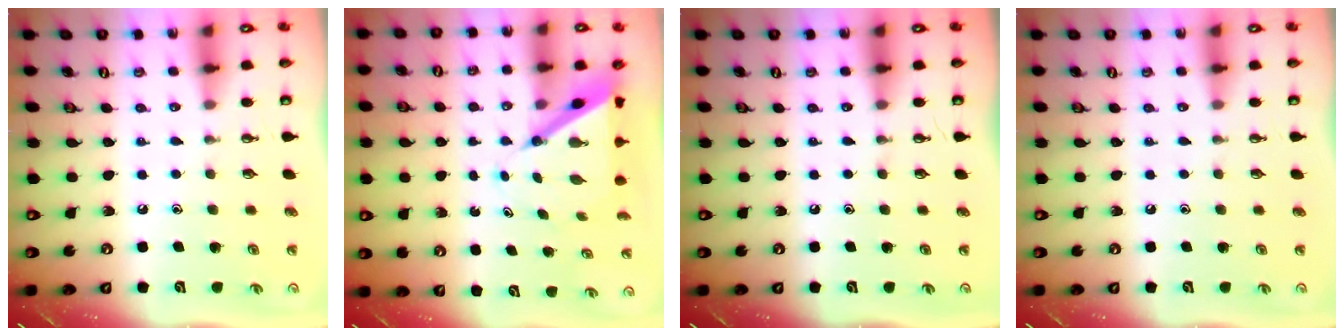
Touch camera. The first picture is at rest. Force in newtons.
{"total": 7.4, "press": 7.4, "slide": 0.6}
{"total": 0.0}
{"total": 0.0}